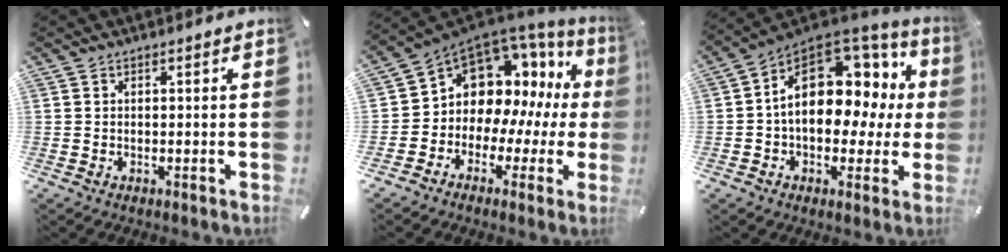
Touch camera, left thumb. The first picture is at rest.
{"total": 10.3, "force": [3.5, 8.8, 4.0], "torque": [-0.082, -0.050, 0.070]}
{"total": 18.4, "force": [3.4, 12.2, 13.3], "torque": [-0.195, -0.012, 0.062]}